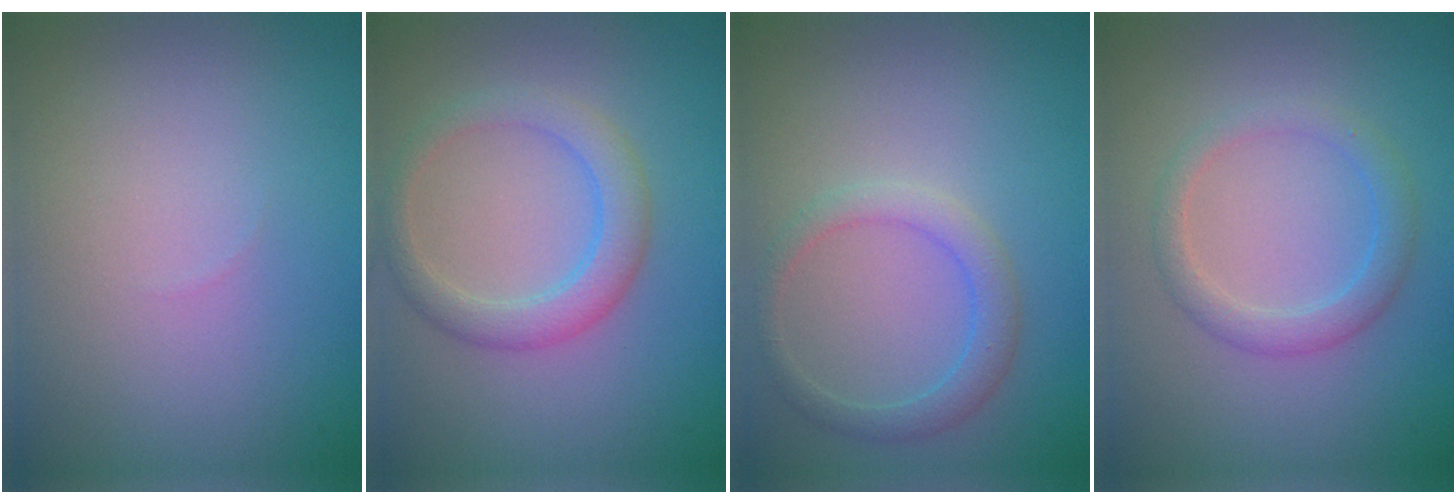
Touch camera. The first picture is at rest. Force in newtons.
{"total": 3.1, "press": 3.1, "slide": 0.1}
{"total": 2.2, "press": 2.2, "slide": 0.1}
{"total": 2.3, "press": 2.3, "slide": 0.1}